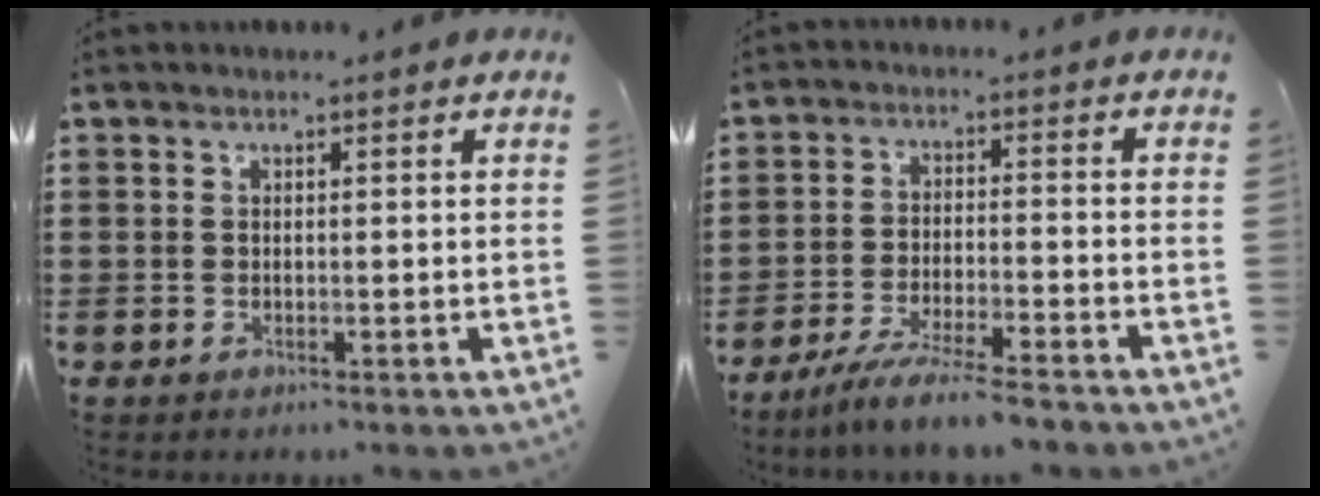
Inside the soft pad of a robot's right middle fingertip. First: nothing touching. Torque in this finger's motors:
{"motor_torque": [2.14, 0.00, 0.15, 0.13]}